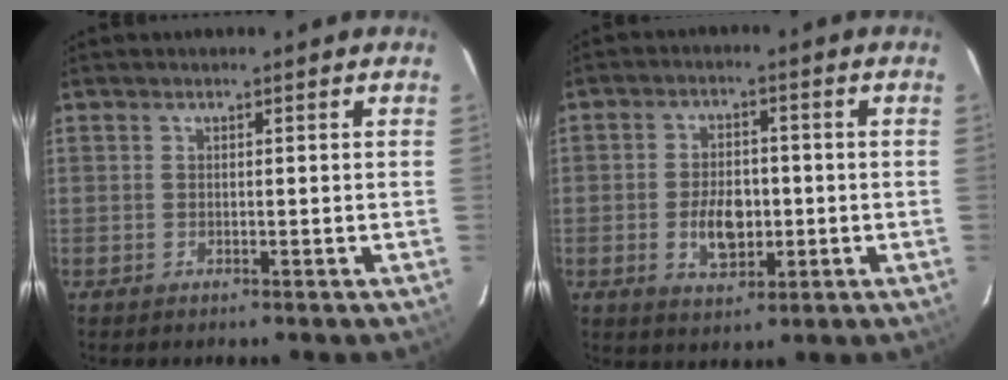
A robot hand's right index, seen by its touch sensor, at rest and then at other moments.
{"total": 7.4, "force": [-1.4, 4.6, 5.6], "torque": [-0.105, 0.004, -0.016]}